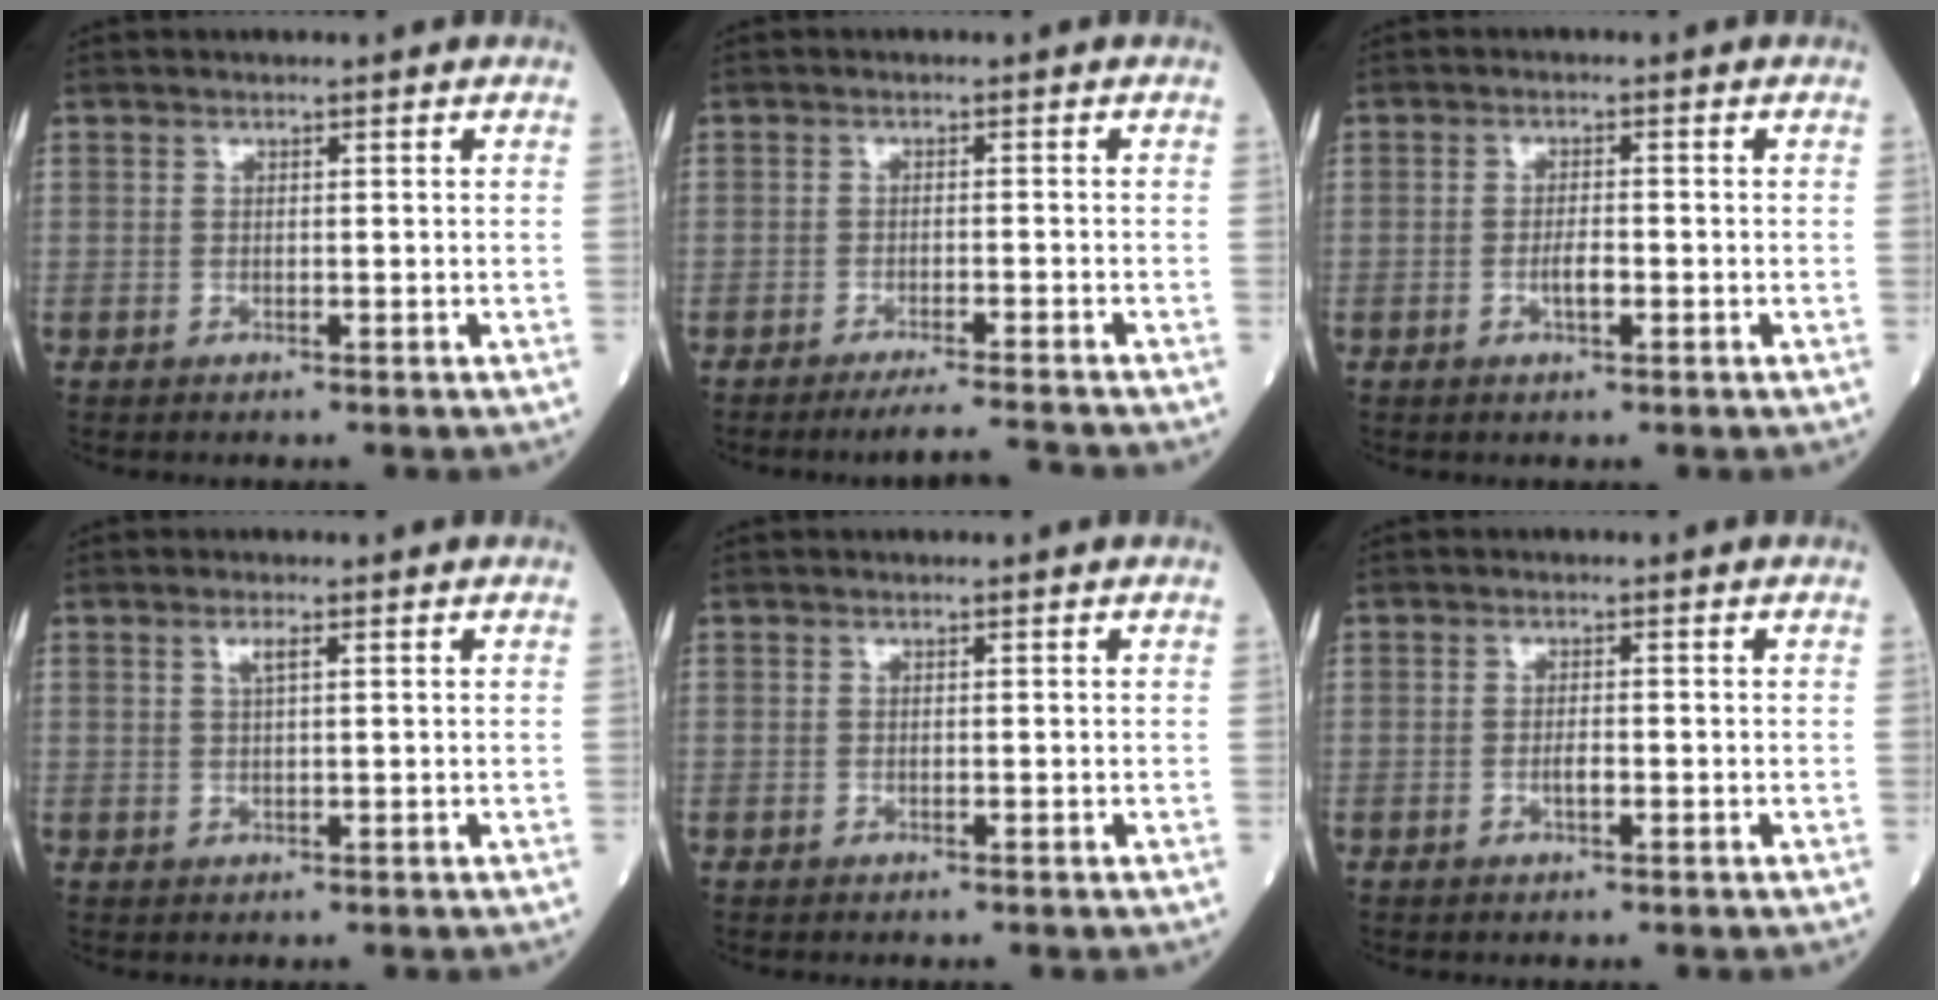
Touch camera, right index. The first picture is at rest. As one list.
[{"total": 5.3, "force": [-4.9, -1.2, 1.7], "torque": [-0.018, -0.013, -0.079]}, {"total": 2.3, "force": [-0.8, 0.6, 2.1], "torque": [-0.036, 0.002, -0.013]}, {"total": 1.7, "force": [0.8, 0.3, 1.5], "torque": [-0.032, 0.002, 0.014]}, {"total": 0.0}, {"total": 1.4, "force": [-0.5, 0.3, 1.2], "torque": [-0.022, 0.002, -0.009]}]